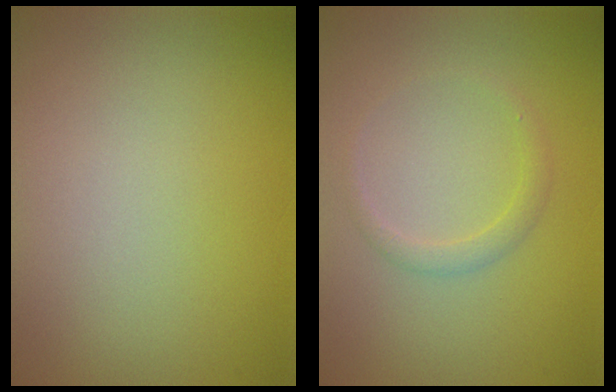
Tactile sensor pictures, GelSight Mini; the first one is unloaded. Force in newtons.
{"total": 1.3, "press": 1.3, "slide": 0.0}